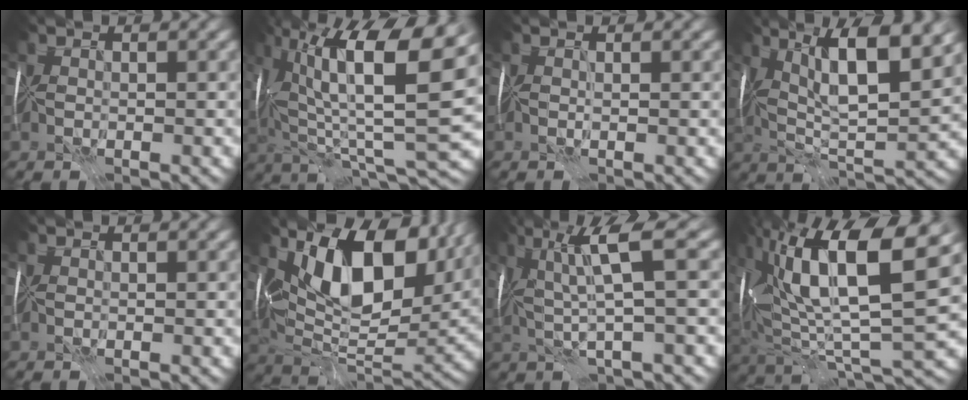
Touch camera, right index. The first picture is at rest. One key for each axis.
{"total": 15.3, "fx": 4.3, "fy": 4.9, "fz": 13.8, "tx": -0.255, "ty": 0.006, "tz": 0.072}
{"total": 0.0}
{"total": 11.1, "fx": 3.7, "fy": 3.4, "fz": 9.9, "tx": -0.155, "ty": -0.002, "tz": 0.054}
{"total": 0.0}
{"total": 14.6, "fx": 5.0, "fy": 7.3, "fz": 11.6, "tx": -0.188, "ty": 0.003, "tz": 0.081}
{"total": 6.1, "fx": 0.9, "fy": 0.4, "fz": 6.0, "tx": -0.114, "ty": 0.002, "tz": 0.014}
{"total": 14.5, "fx": 3.6, "fy": 5.3, "fz": 13.0, "tx": -0.241, "ty": 0.011, "tz": 0.056}